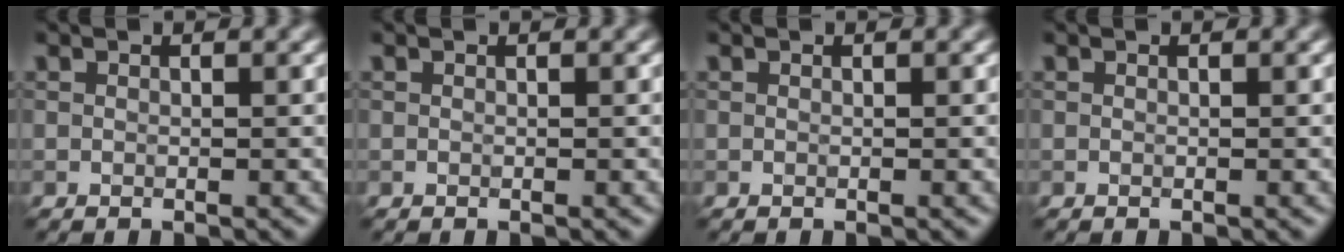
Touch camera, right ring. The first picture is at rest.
{"total": 0.0}
{"total": 0.0}
{"total": 0.0}